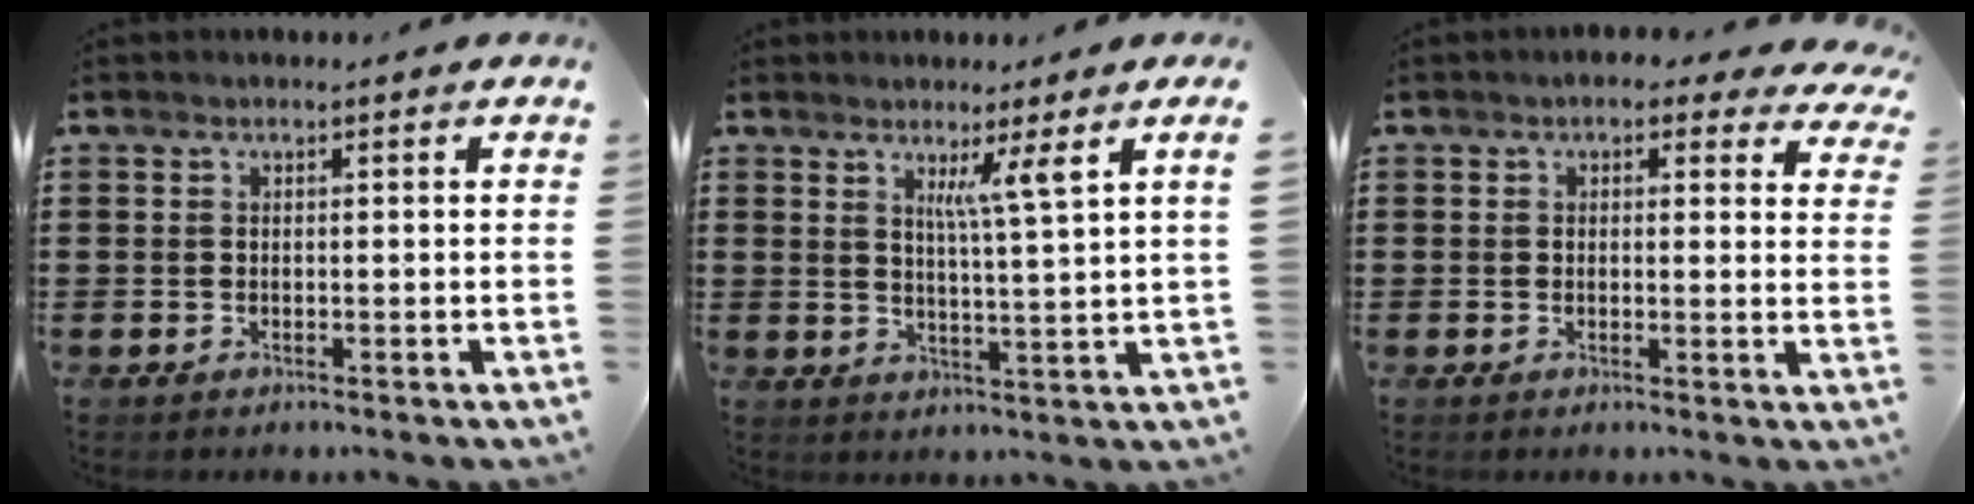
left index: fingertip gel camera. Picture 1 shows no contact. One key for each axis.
{"total": 5.1, "fx": 3.1, "fy": -1.5, "fz": 3.7, "tx": -0.073, "ty": -0.016, "tz": 0.047}
{"total": 2.5, "fx": 1.9, "fy": 1.2, "fz": 1.1, "tx": -0.023, "ty": -0.001, "tz": 0.030}